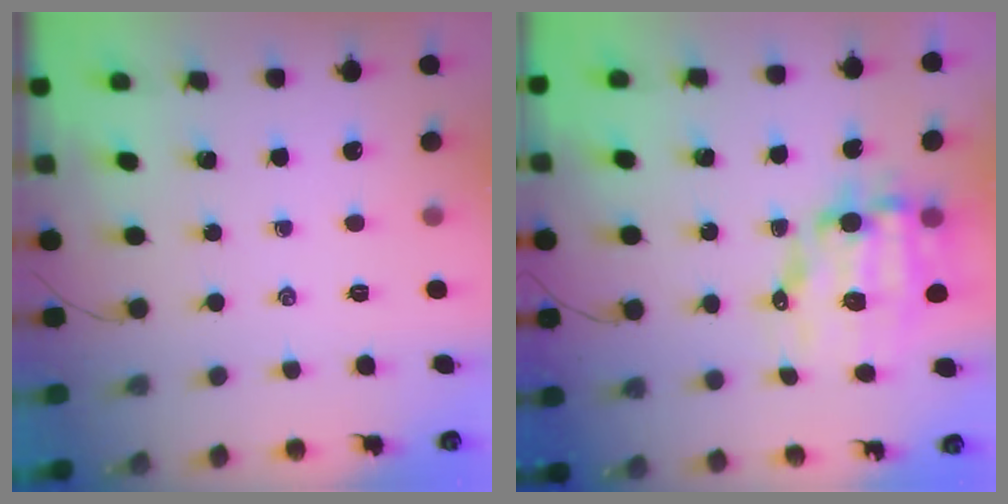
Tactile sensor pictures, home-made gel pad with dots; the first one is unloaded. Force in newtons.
{"total": 11.1, "press": 10.8, "slide": 2.6}